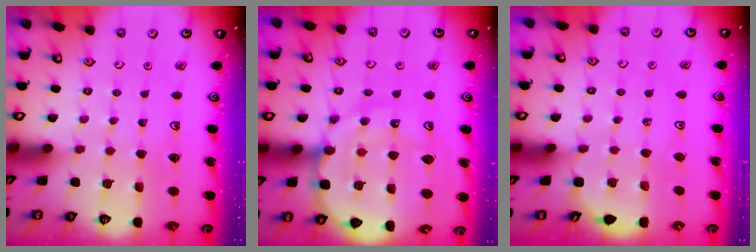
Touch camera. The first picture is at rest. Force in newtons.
{"total": 19.1, "press": 18.7, "slide": 3.7}
{"total": 2.7, "press": 2.6, "slide": 0.8}